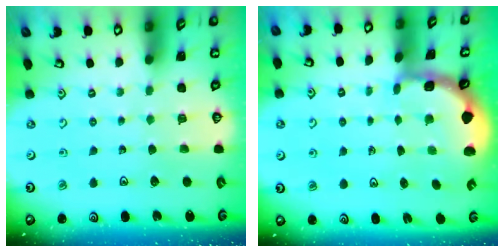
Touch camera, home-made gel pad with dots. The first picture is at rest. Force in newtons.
{"total": 2.1, "press": 2.1, "slide": 0.4}